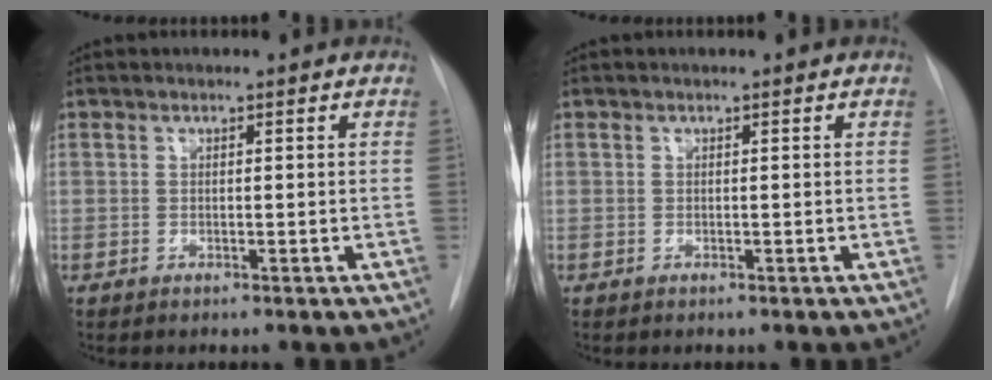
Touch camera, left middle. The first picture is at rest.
{"total": 0.0}